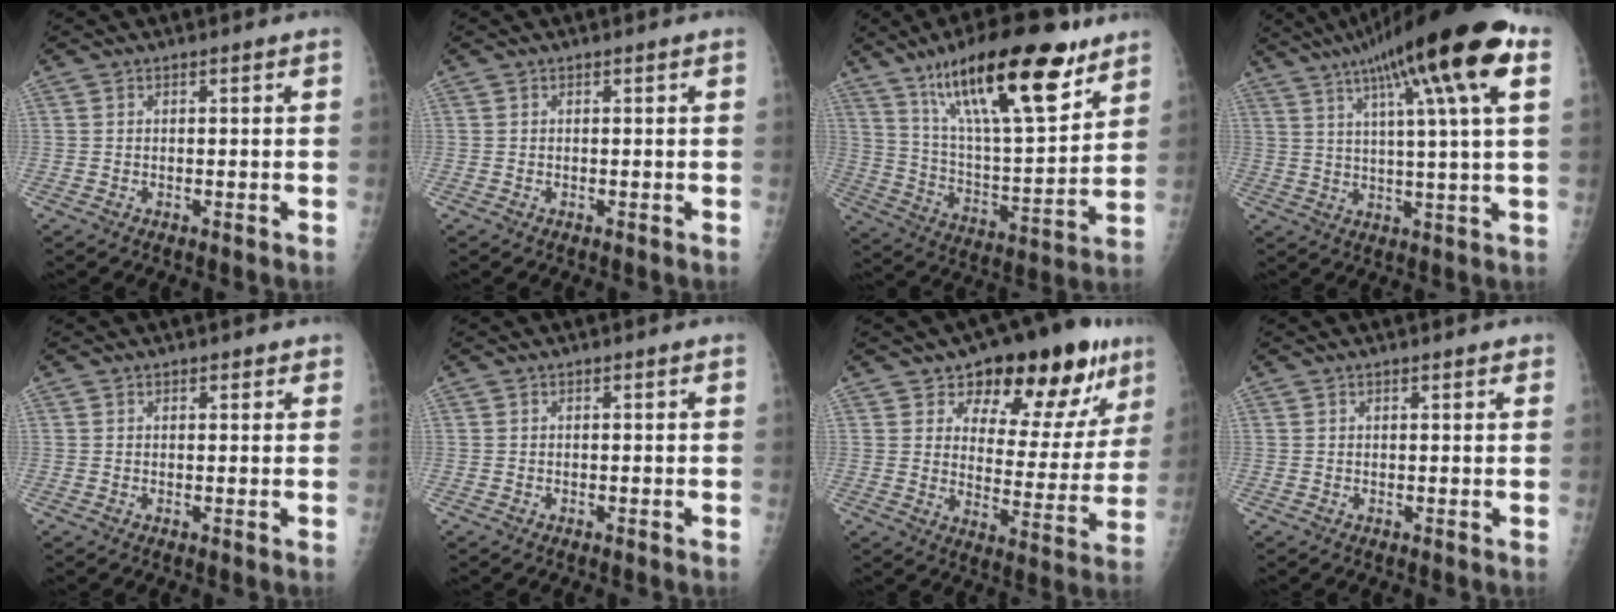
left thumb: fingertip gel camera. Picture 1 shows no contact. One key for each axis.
{"total": 0.0}
{"total": 25.6, "fx": 15.5, "fy": 7.4, "fz": 19.0, "tx": -0.292, "ty": -0.053, "tz": 0.264}
{"total": 23.4, "fx": 10.6, "fy": 3.3, "fz": 20.6, "tx": -0.327, "ty": 0.008, "tz": 0.158}
{"total": 1.3, "fx": 0.9, "fy": 0.8, "fz": 0.5, "tx": 0.004, "ty": -0.004, "tz": 0.007}
{"total": 0.0}
{"total": 20.7, "fx": 12.4, "fy": 10.2, "fz": 13.1, "tx": -0.112, "ty": -0.049, "tz": 0.176}
{"total": 1.4, "fx": 0.9, "fy": 0.5, "fz": 0.9, "tx": -0.011, "ty": -0.002, "tz": 0.011}